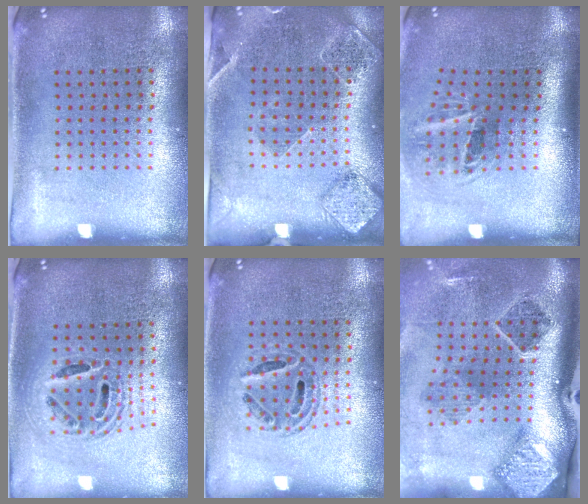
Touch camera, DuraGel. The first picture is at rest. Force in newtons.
{"total": 1.6, "press": 1.6, "slide": 0.4}
{"total": 2.0, "press": 1.2, "slide": 1.6}
{"total": 1.8, "press": 1.5, "slide": 1.1}
{"total": 0.7, "press": 0.7, "slide": 0.2}
{"total": 3.0, "press": 1.9, "slide": 2.3}